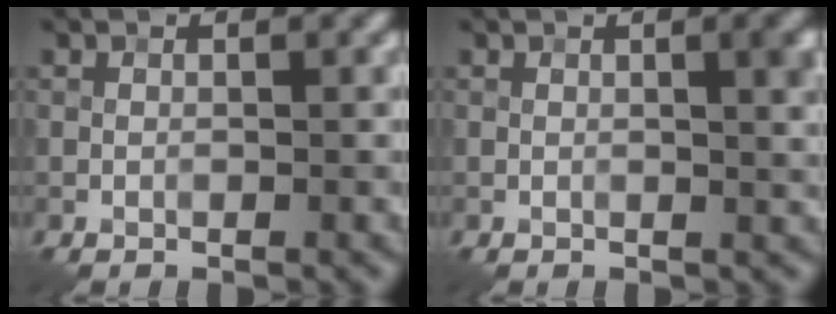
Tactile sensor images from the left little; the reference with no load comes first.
{"total": 3.0, "force": [0.7, 0.9, 2.8], "torque": [-0.028, 0.009, 0.006]}